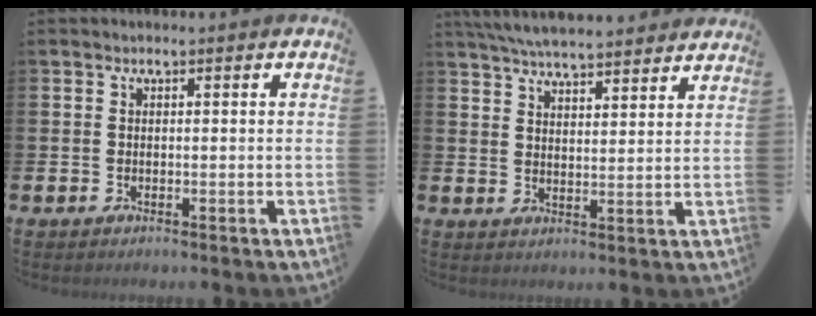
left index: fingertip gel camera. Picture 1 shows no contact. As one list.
[{"total": 6.3, "force": [6.2, 0.5, 1.3], "torque": [-0.035, -0.033, 0.110]}]